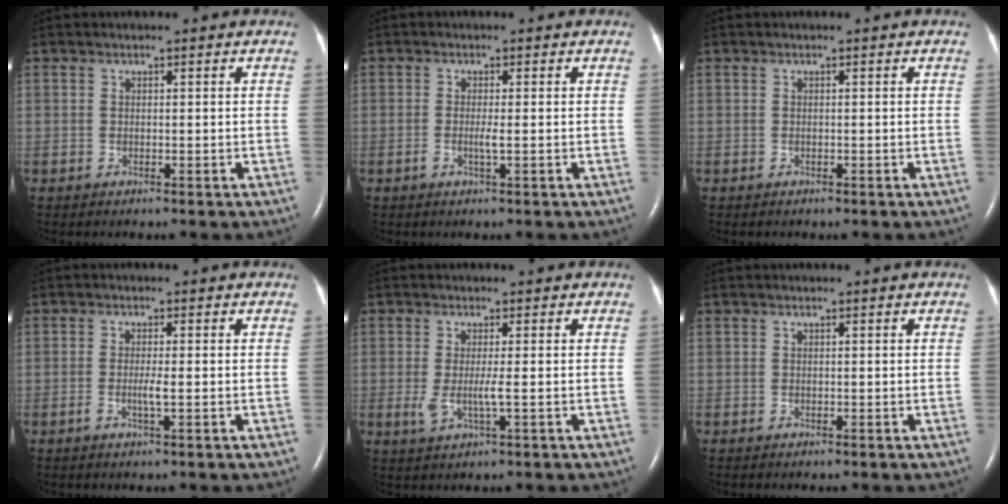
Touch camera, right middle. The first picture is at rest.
{"total": 1.6, "force": [-0.3, -0.1, 1.5], "torque": [-0.035, -0.003, -0.008]}
{"total": 0.0}
{"total": 2.0, "force": [-0.5, 0.0, 1.9], "torque": [-0.041, -0.003, -0.010]}
{"total": 3.4, "force": [-0.4, 0.1, 3.4], "torque": [-0.075, -0.009, -0.005]}
{"total": 0.0}